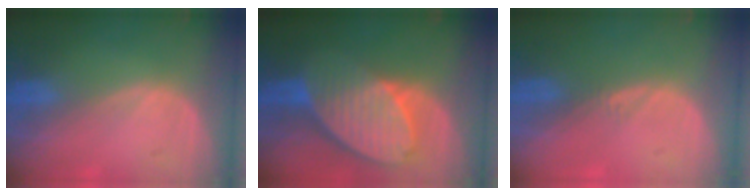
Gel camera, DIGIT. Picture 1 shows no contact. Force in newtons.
{"total": 10.3, "press": 8.9, "slide": 5.1}
{"total": 0.5, "press": 0.5, "slide": 0.2}